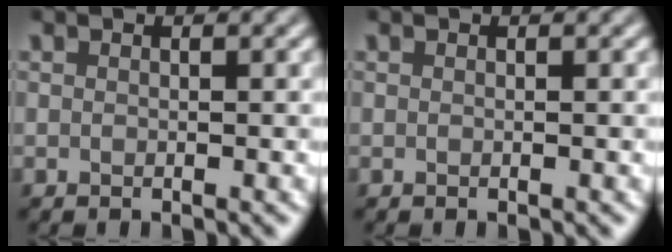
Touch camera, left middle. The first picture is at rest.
{"total": 0.0}